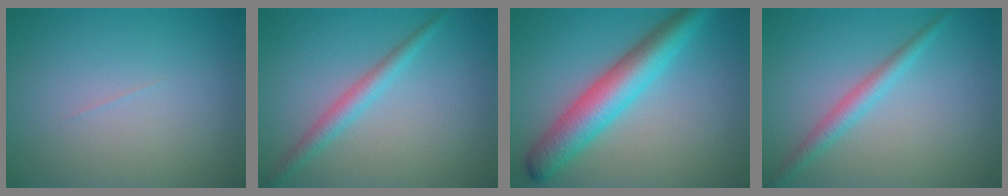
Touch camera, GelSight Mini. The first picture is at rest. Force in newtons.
{"total": 2.2, "press": 2.2, "slide": 0.1}
{"total": 6.6, "press": 6.6, "slide": 0.1}
{"total": 2.2, "press": 2.2, "slide": 0.1}